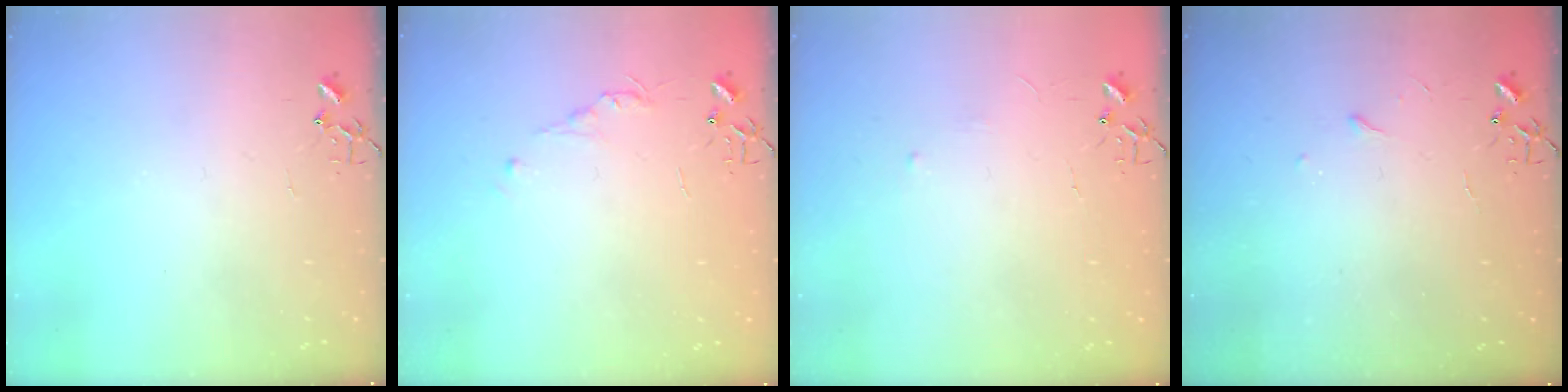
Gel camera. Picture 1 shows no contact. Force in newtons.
{"total": 4.4, "press": 4.3, "slide": 0.6}
{"total": 2.9, "press": 2.9, "slide": 0.4}
{"total": 3.6, "press": 3.5, "slide": 0.5}